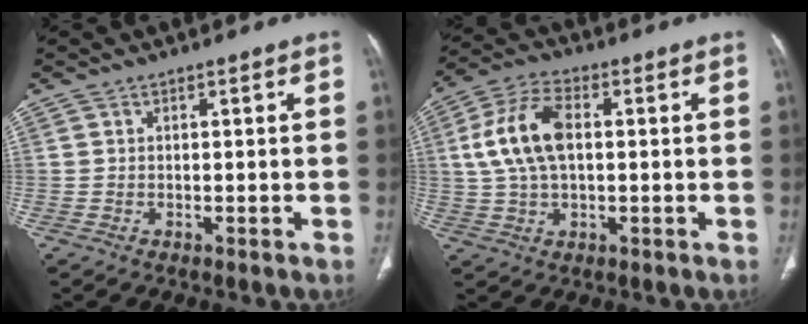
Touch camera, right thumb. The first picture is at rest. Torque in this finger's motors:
{"motor_torque": [0.58, 2.13, 0.55, -0.55, 0.44]}